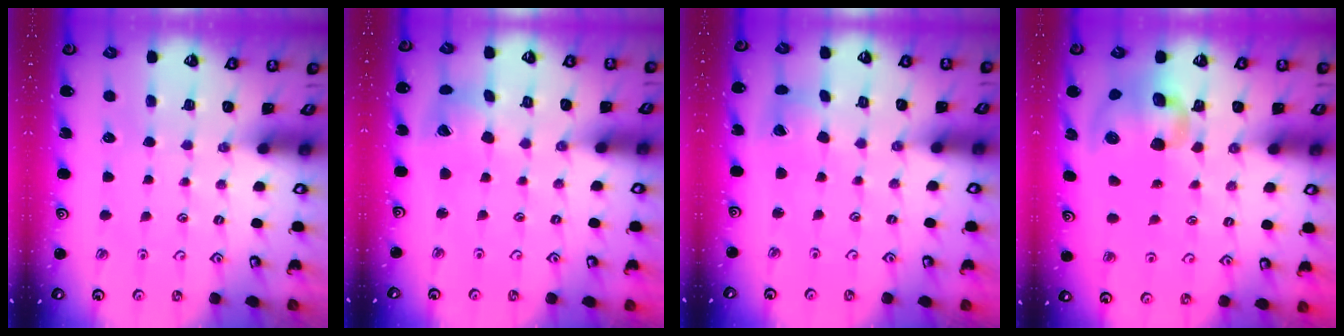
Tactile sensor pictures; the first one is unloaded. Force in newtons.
{"total": 10.8, "press": 10.7, "slide": 1.5}
{"total": 7.6, "press": 7.5, "slide": 0.9}
{"total": 13.3, "press": 13.2, "slide": 2.0}